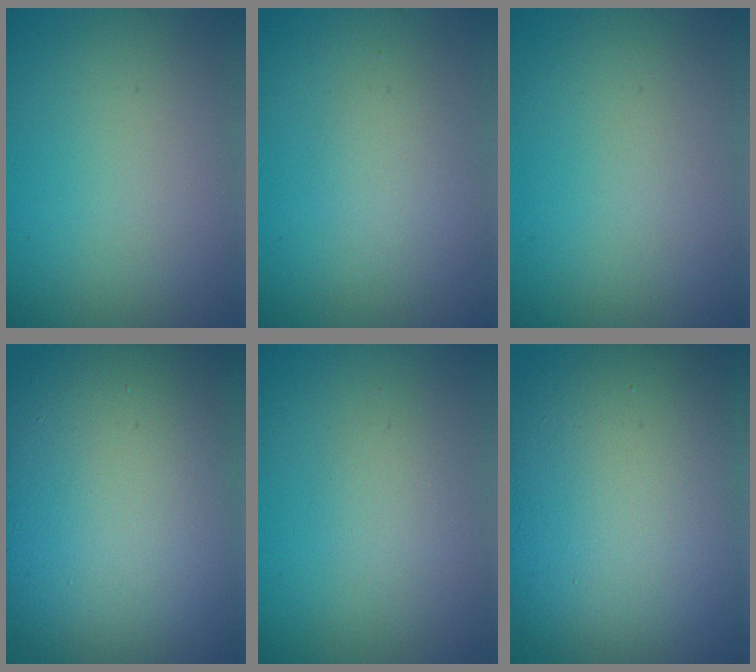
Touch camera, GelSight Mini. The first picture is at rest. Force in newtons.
{"total": 1.4, "press": 1.3, "slide": 0.1}
{"total": 0.0}
{"total": 17.7, "press": 17.7, "slide": 1.2}
{"total": 1.2, "press": 1.2, "slide": 0.1}
{"total": 15.9, "press": 15.9, "slide": 0.8}